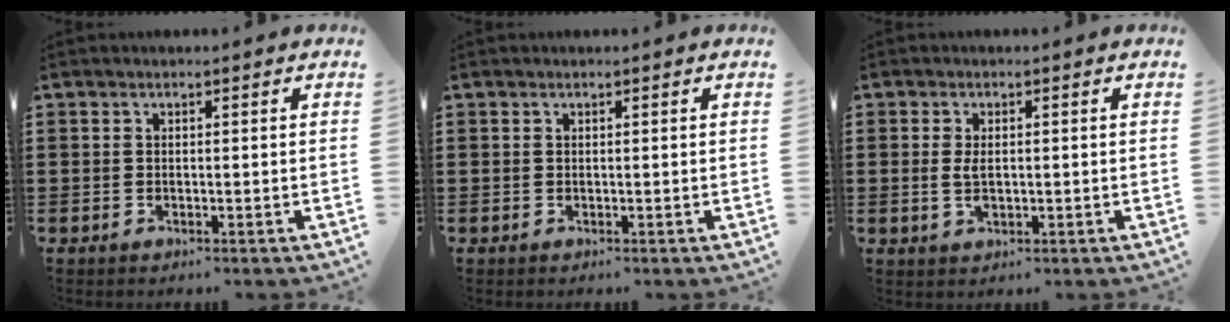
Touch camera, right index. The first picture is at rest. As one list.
[{"total": 0.0}, {"total": 2.9, "force": [0.0, 1.3, 2.6], "torque": [-0.059, -0.003, -0.001]}]